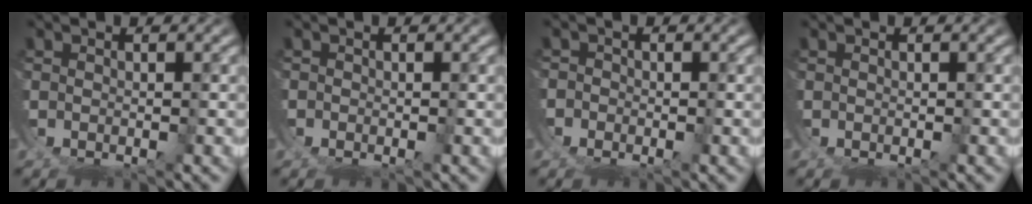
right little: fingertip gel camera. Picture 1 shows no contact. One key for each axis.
{"total": 0.0}
{"total": 1.4, "fx": -0.8, "fy": 1.2, "fz": 0.0, "tx": 0.002, "ty": 0.000, "tz": -0.023}
{"total": 0.0}